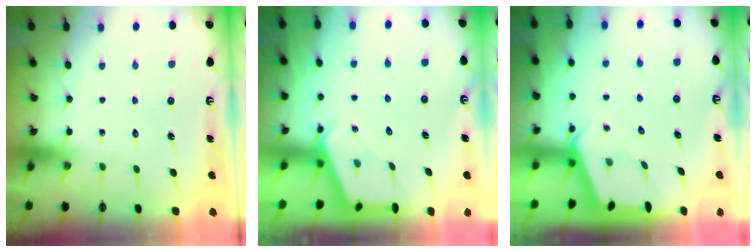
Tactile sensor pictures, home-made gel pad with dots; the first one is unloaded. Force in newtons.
{"total": 2.8, "press": 2.7, "slide": 0.4}
{"total": 2.2, "press": 2.1, "slide": 0.3}